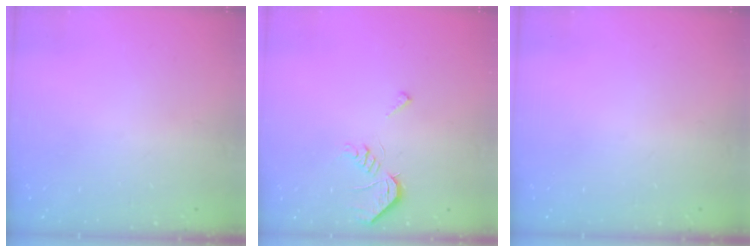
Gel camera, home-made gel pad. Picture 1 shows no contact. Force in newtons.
{"total": 6.8, "press": 6.8, "slide": 0.7}
{"total": 0.0}